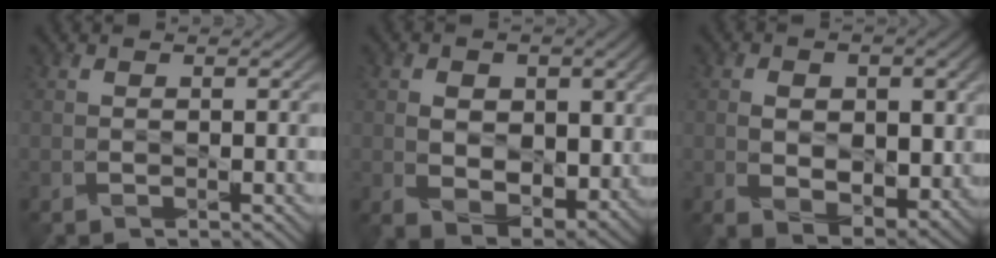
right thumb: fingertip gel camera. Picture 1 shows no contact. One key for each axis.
{"total": 8.0, "fx": 0.7, "fy": 5.6, "fz": 5.7, "tx": -0.101, "ty": -0.021, "tz": 0.018}
{"total": 8.5, "fx": 0.4, "fy": 5.5, "fz": 6.5, "tx": -0.112, "ty": -0.023, "tz": 0.023}